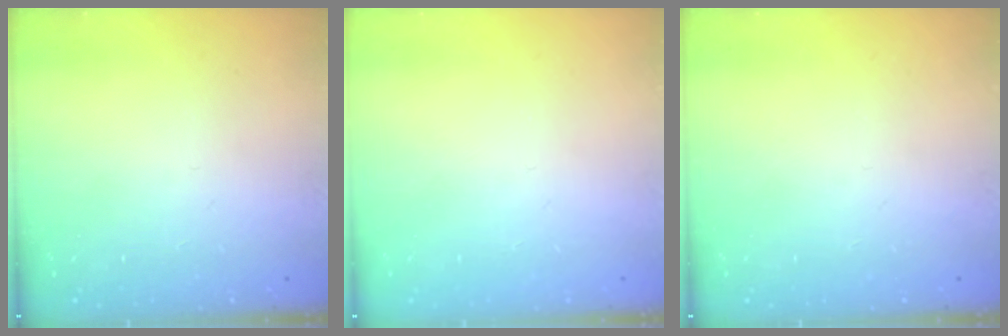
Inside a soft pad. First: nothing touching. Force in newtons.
{"total": 0.0}
{"total": 0.0}